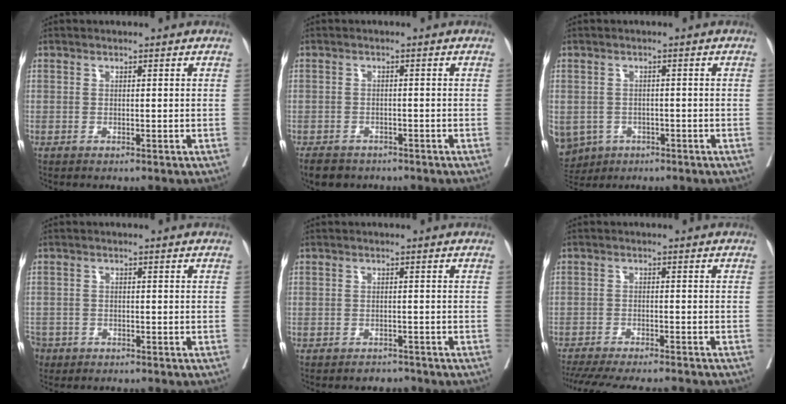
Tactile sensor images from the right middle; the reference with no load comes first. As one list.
[{"total": 4.6, "force": [-3.7, 2.5, 1.3], "torque": [-0.021, -0.002, -0.054]}, {"total": 11.3, "force": [-5.2, 9.3, 3.6], "torque": [-0.117, -0.007, -0.066]}, {"total": 5.7, "force": [-3.6, 4.2, 1.4], "torque": [-0.043, -0.001, -0.063]}, {"total": 1.7, "force": [-1.6, 0.7, 0.1], "torque": [-0.002, 0.000, -0.021]}, {"total": 16.5, "force": [-14.7, 2.4, 7.1], "torque": [-0.140, -0.029, -0.203]}]